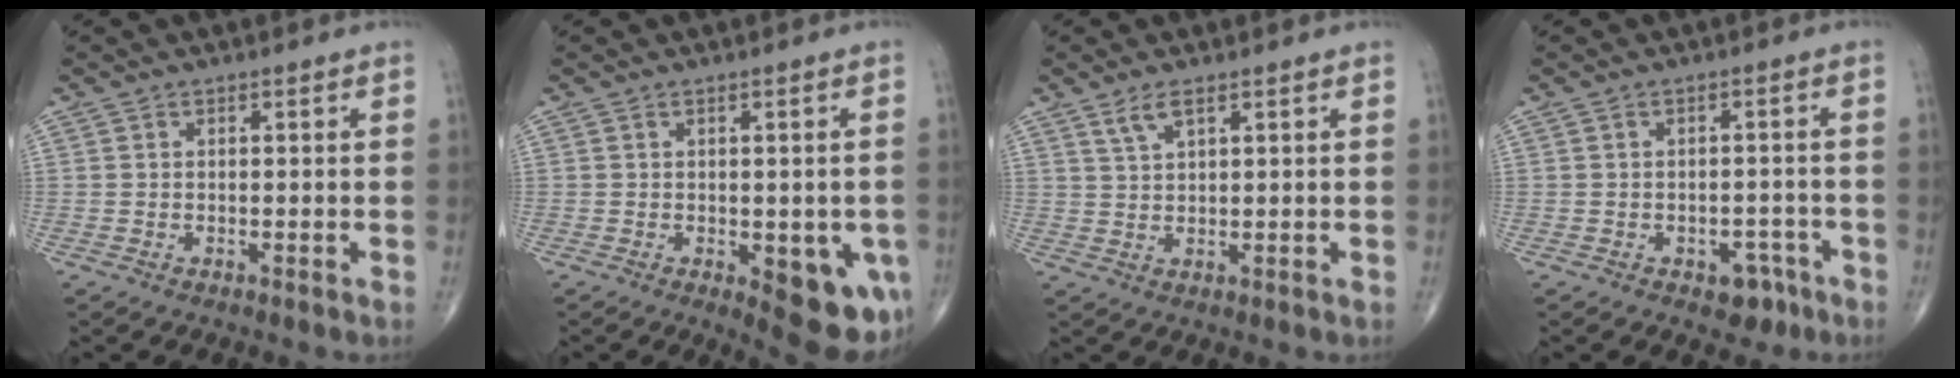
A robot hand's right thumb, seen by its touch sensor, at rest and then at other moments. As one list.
[{"total": 11.2, "force": [-3.5, 4.7, 9.6], "torque": [-0.089, -0.007, -0.033]}, {"total": 3.2, "force": [2.1, 1.0, 2.3], "torque": [-0.046, -0.002, 0.045]}, {"total": 4.4, "force": [-2.5, 2.8, 2.3], "torque": [-0.006, 0.018, -0.029]}]